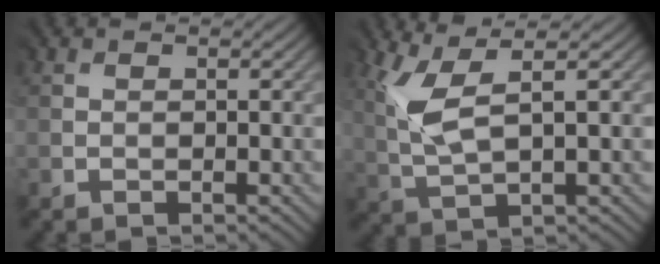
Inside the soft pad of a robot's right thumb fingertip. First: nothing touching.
{"total": 5.1, "force": [2.2, 1.0, 4.5], "torque": [-0.126, 0.006, 0.051]}